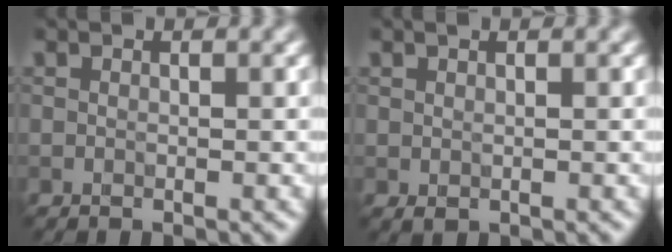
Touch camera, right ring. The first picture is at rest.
{"total": 0.7, "force": [0.2, 0.5, 0.5], "torque": [-0.011, 0.001, 0.004]}